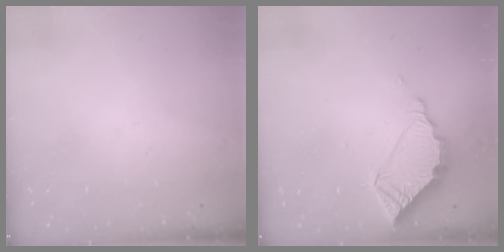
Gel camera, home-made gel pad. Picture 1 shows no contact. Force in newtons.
{"total": 7.3, "press": 7.3, "slide": 0.1}